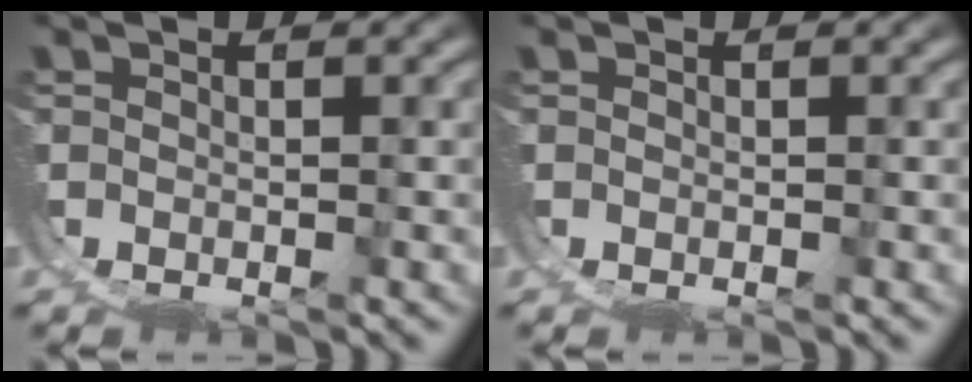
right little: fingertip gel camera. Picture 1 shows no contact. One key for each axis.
{"total": 0.0}